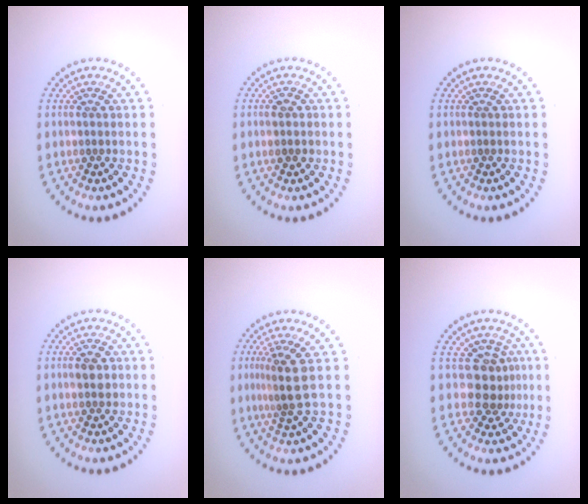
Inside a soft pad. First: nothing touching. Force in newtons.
{"total": 0.9, "press": 0.9, "slide": 0.1}
{"total": 0.0}
{"total": 2.2, "press": 2.2, "slide": 0.2}
{"total": 2.9, "press": 2.2, "slide": 1.9}
{"total": 2.8, "press": 2.1, "slide": 1.8}